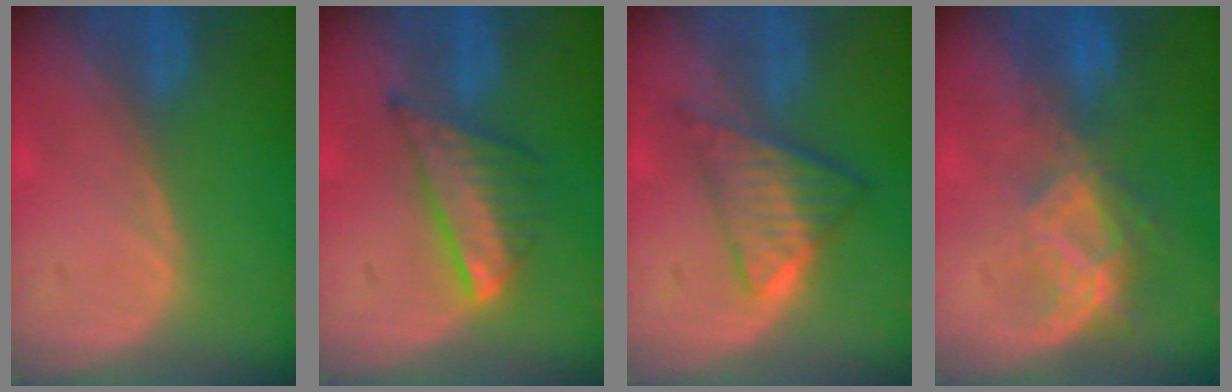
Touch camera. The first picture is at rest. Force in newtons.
{"total": 7.6, "press": 6.5, "slide": 4.0}
{"total": 7.2, "press": 6.3, "slide": 3.6}
{"total": 7.0, "press": 6.8, "slide": 1.7}